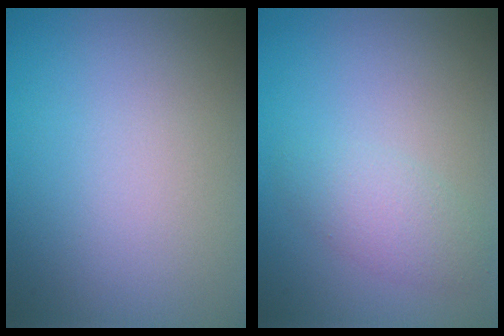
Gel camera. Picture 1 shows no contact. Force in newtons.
{"total": 2.3, "press": 2.3, "slide": 0.1}